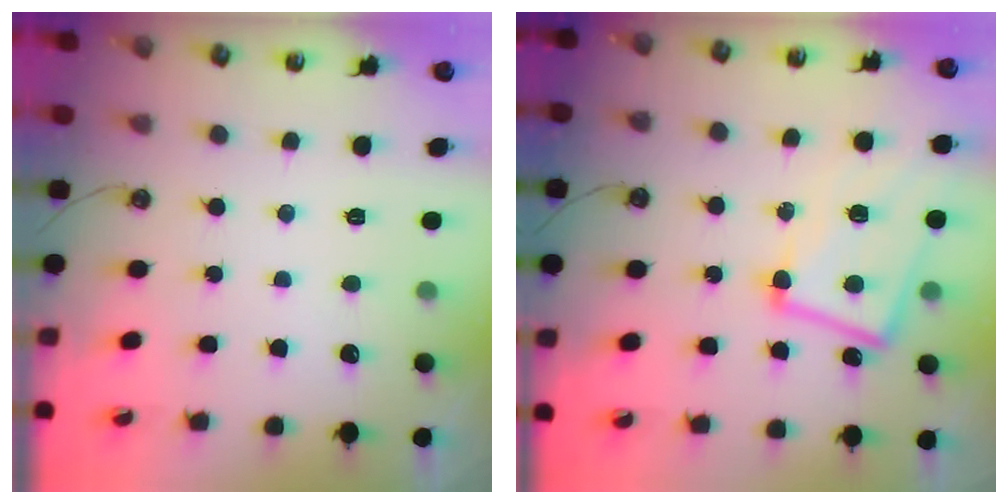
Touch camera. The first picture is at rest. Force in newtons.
{"total": 9.5, "press": 9.3, "slide": 2.2}